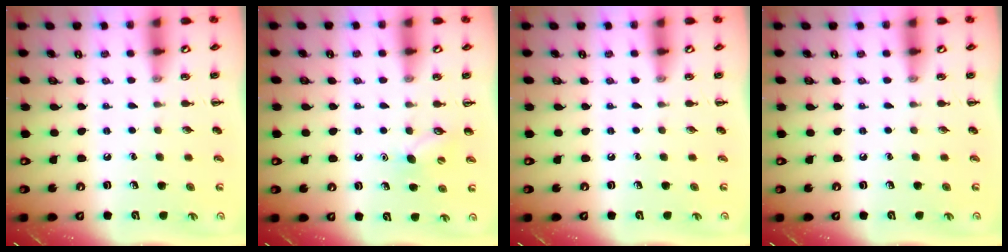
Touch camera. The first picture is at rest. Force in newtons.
{"total": 5.5, "press": 5.3, "slide": 1.4}
{"total": 0.0}
{"total": 0.0}